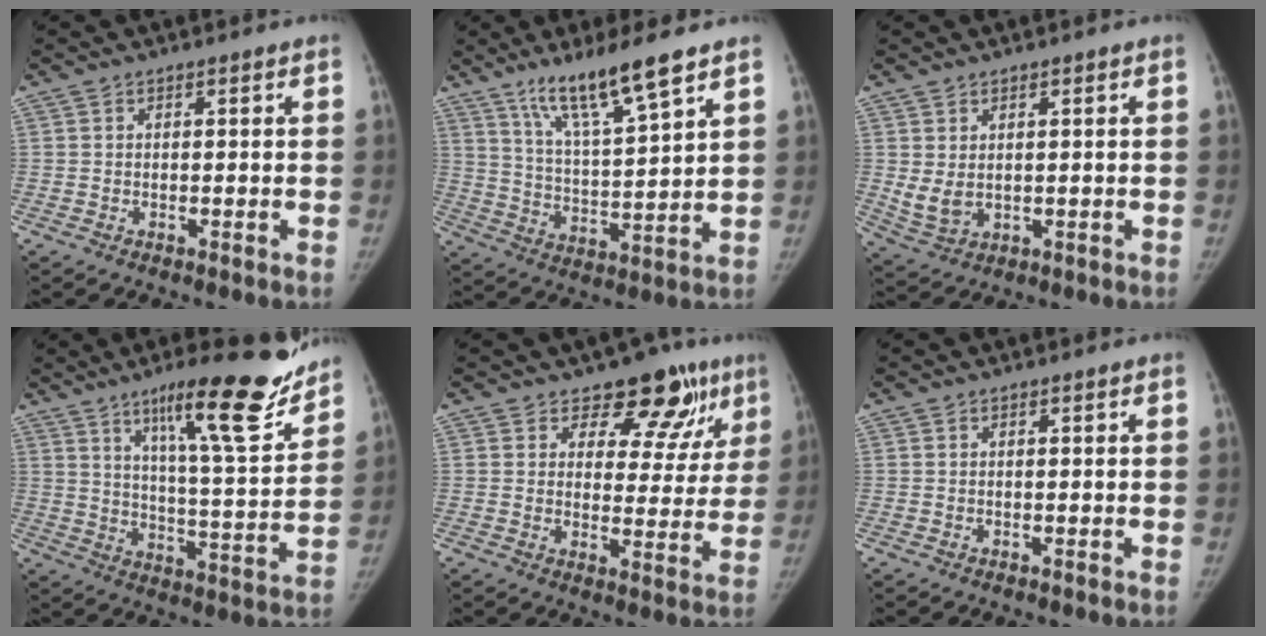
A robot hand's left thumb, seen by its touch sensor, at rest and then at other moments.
{"total": 13.3, "force": [9.1, 1.6, 9.5], "torque": [-0.167, -0.051, 0.171]}
{"total": 4.4, "force": [0.8, 3.0, 3.2], "torque": [-0.060, -0.012, 0.028]}
{"total": 19.8, "force": [13.7, 3.2, 13.9], "torque": [-0.174, -0.076, 0.214]}
{"total": 12.0, "force": [8.2, 7.1, 5.2], "torque": [-0.006, -0.040, 0.096]}
{"total": 0.0}